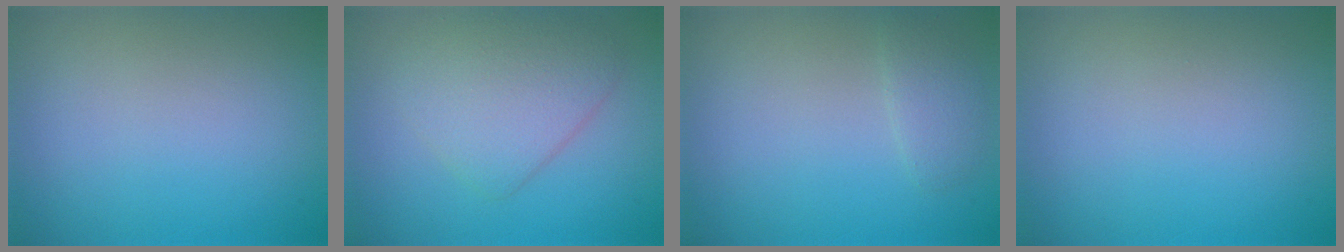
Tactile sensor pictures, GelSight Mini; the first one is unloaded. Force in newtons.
{"total": 4.1, "press": 4.1, "slide": 0.1}
{"total": 1.4, "press": 1.4, "slide": 0.1}
{"total": 0.0}